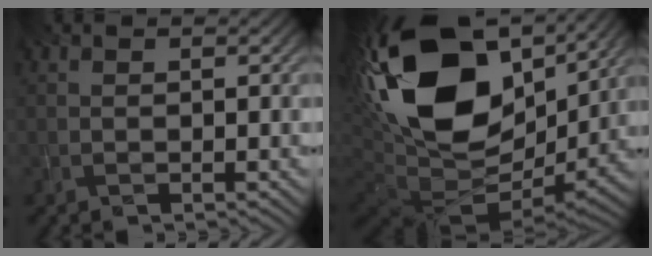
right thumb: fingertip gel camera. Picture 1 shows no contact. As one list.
[{"total": 21.5, "force": [7.0, 14.0, 14.7], "torque": [-0.326, 0.014, 0.136]}]